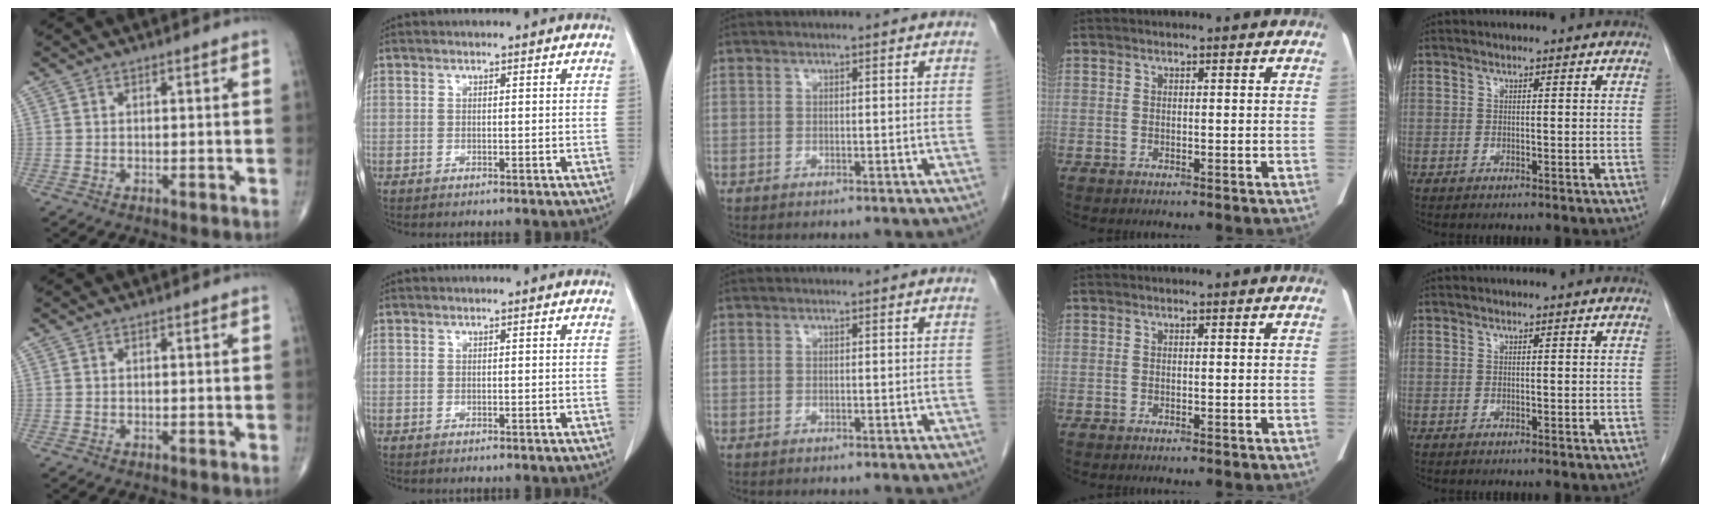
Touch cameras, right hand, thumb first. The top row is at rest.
{}